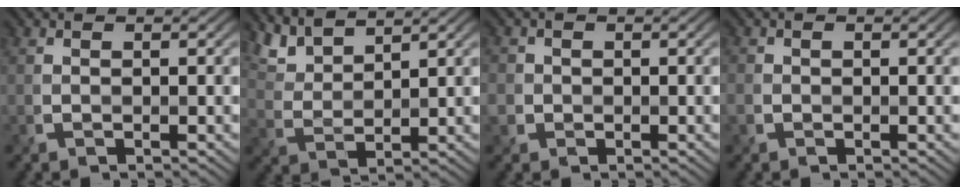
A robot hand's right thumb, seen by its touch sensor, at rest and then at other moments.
{"total": 5.0, "force": [4.3, 1.2, 2.2], "torque": [-0.066, 0.005, 0.095]}
{"total": 2.4, "force": [-0.2, 2.3, 0.3], "torque": [-0.017, 0.000, -0.006]}
{"total": 1.6, "force": [-0.5, 1.4, 0.6], "torque": [-0.018, -0.005, -0.012]}